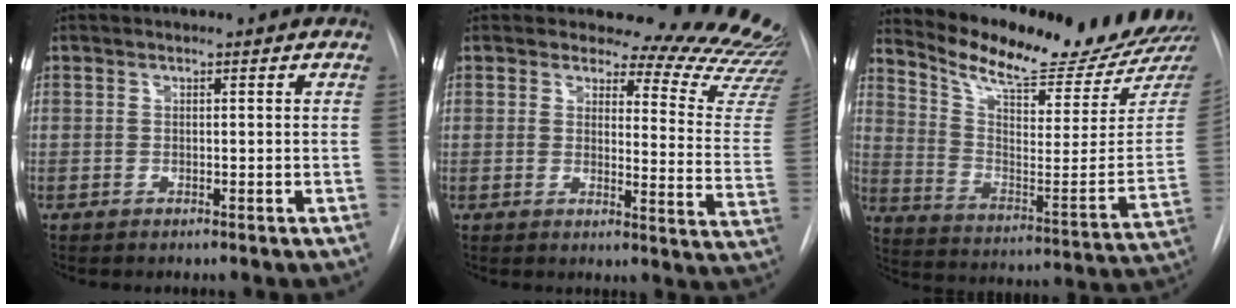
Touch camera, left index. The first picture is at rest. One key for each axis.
{"total": 16.4, "fx": 16.0, "fy": 1.9, "fz": 2.8, "tx": -0.004, "ty": -0.157, "tz": 0.146}
{"total": 21.9, "fx": 20.3, "fy": 1.0, "fz": 8.2, "tx": -0.142, "ty": -0.095, "tz": 0.291}